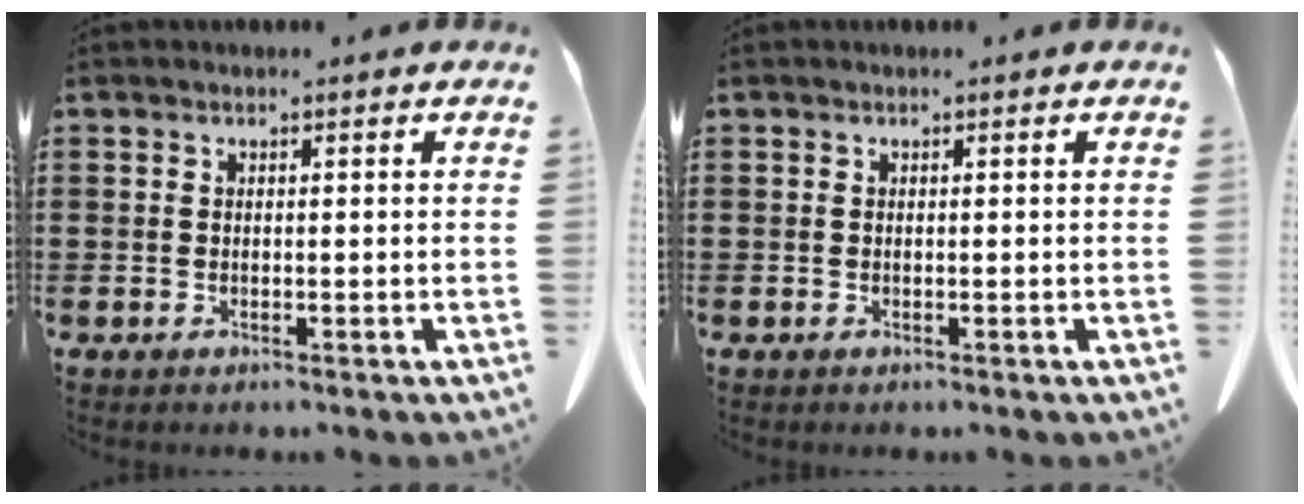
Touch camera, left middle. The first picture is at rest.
{"total": 0.0}